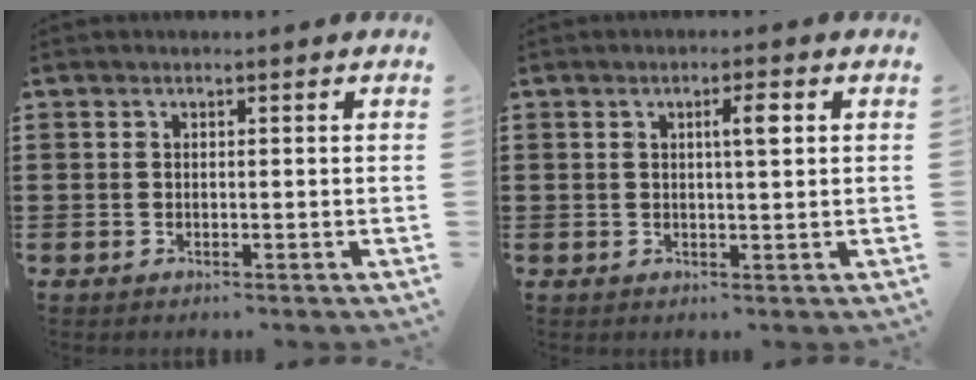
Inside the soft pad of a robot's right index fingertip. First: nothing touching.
{"total": 2.9, "force": [0.8, 0.4, 2.7], "torque": [-0.046, 0.001, 0.008]}